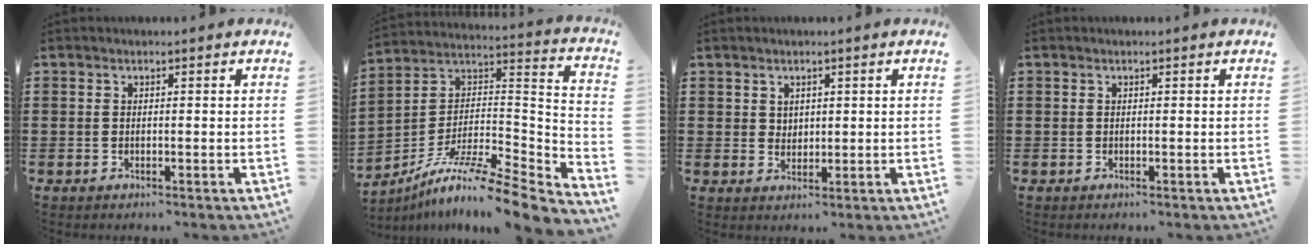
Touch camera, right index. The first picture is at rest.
{"total": 9.9, "force": [-7.8, 0.7, 6.0], "torque": [-0.106, -0.003, -0.155]}
{"total": 2.0, "force": [1.3, 1.5, 0.3], "torque": [-0.010, 0.008, 0.025]}
{"total": 0.0}